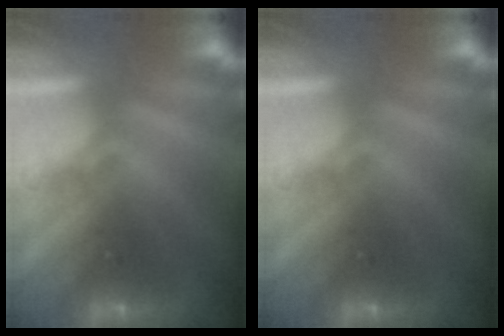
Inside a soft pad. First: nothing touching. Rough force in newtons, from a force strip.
{"total": 0.0}